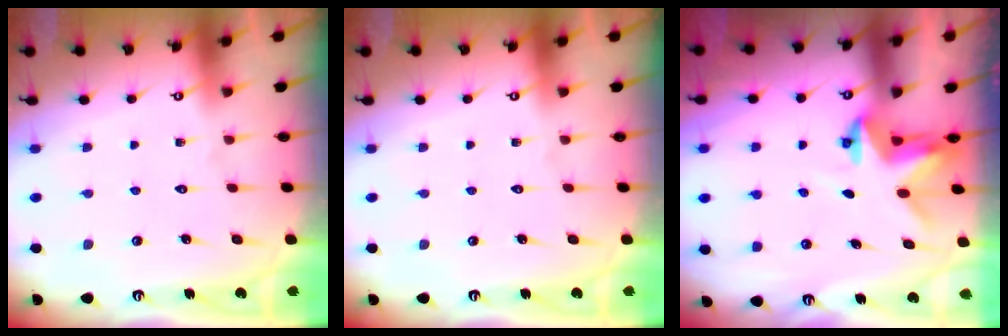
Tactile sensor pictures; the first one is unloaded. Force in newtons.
{"total": 0.0}
{"total": 3.0, "press": 3.0, "slide": 0.0}